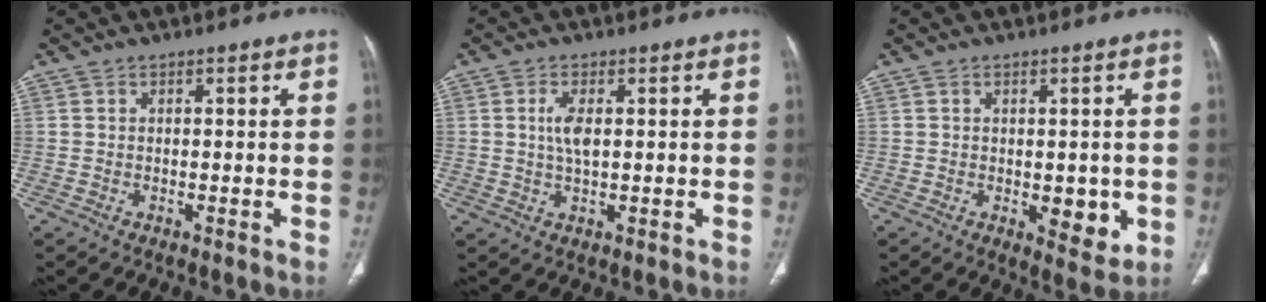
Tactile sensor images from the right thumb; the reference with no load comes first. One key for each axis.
{"total": 3.9, "fx": 0.7, "fy": 1.5, "fz": 3.5, "tx": -0.076, "ty": -0.002, "tz": 0.015}
{"total": 6.1, "fx": -0.9, "fy": 3.2, "fz": 5.1, "tx": -0.044, "ty": -0.011, "tz": -0.002}